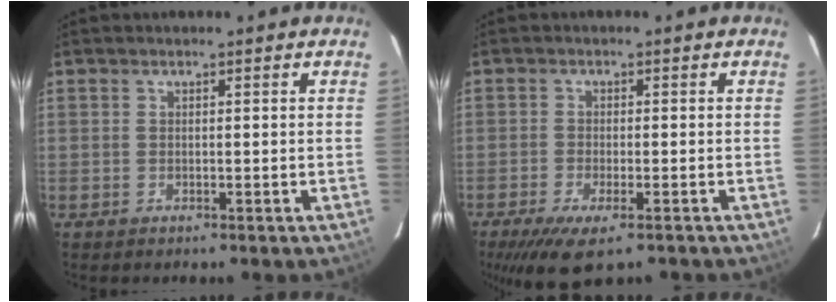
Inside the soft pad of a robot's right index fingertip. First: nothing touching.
{"total": 8.7, "force": [-5.8, 2.6, 5.9], "torque": [-0.132, -0.032, -0.097]}